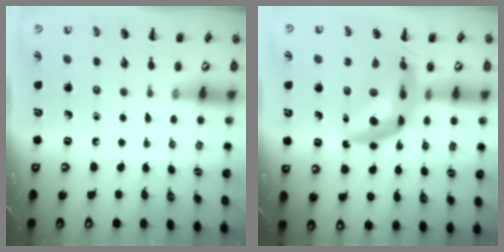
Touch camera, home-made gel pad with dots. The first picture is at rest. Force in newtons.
{"total": 12.9, "press": 12.4, "slide": 3.6}